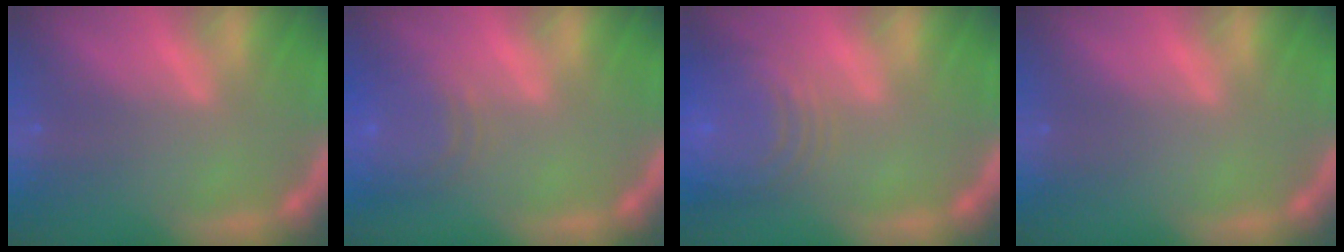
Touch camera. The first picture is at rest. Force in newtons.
{"total": 6.1}
{"total": 10.0}
{"total": 0.0}